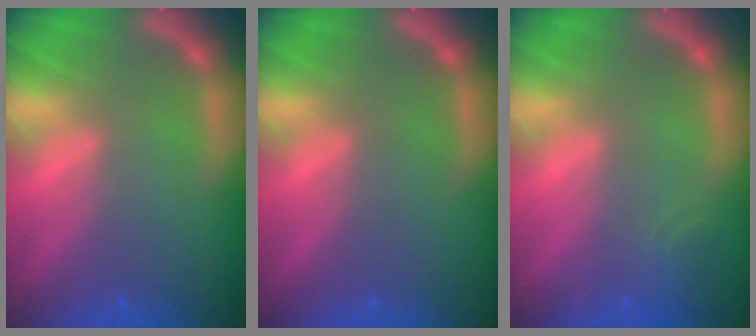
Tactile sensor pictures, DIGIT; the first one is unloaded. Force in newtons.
{"total": 0.0}
{"total": 1.9}